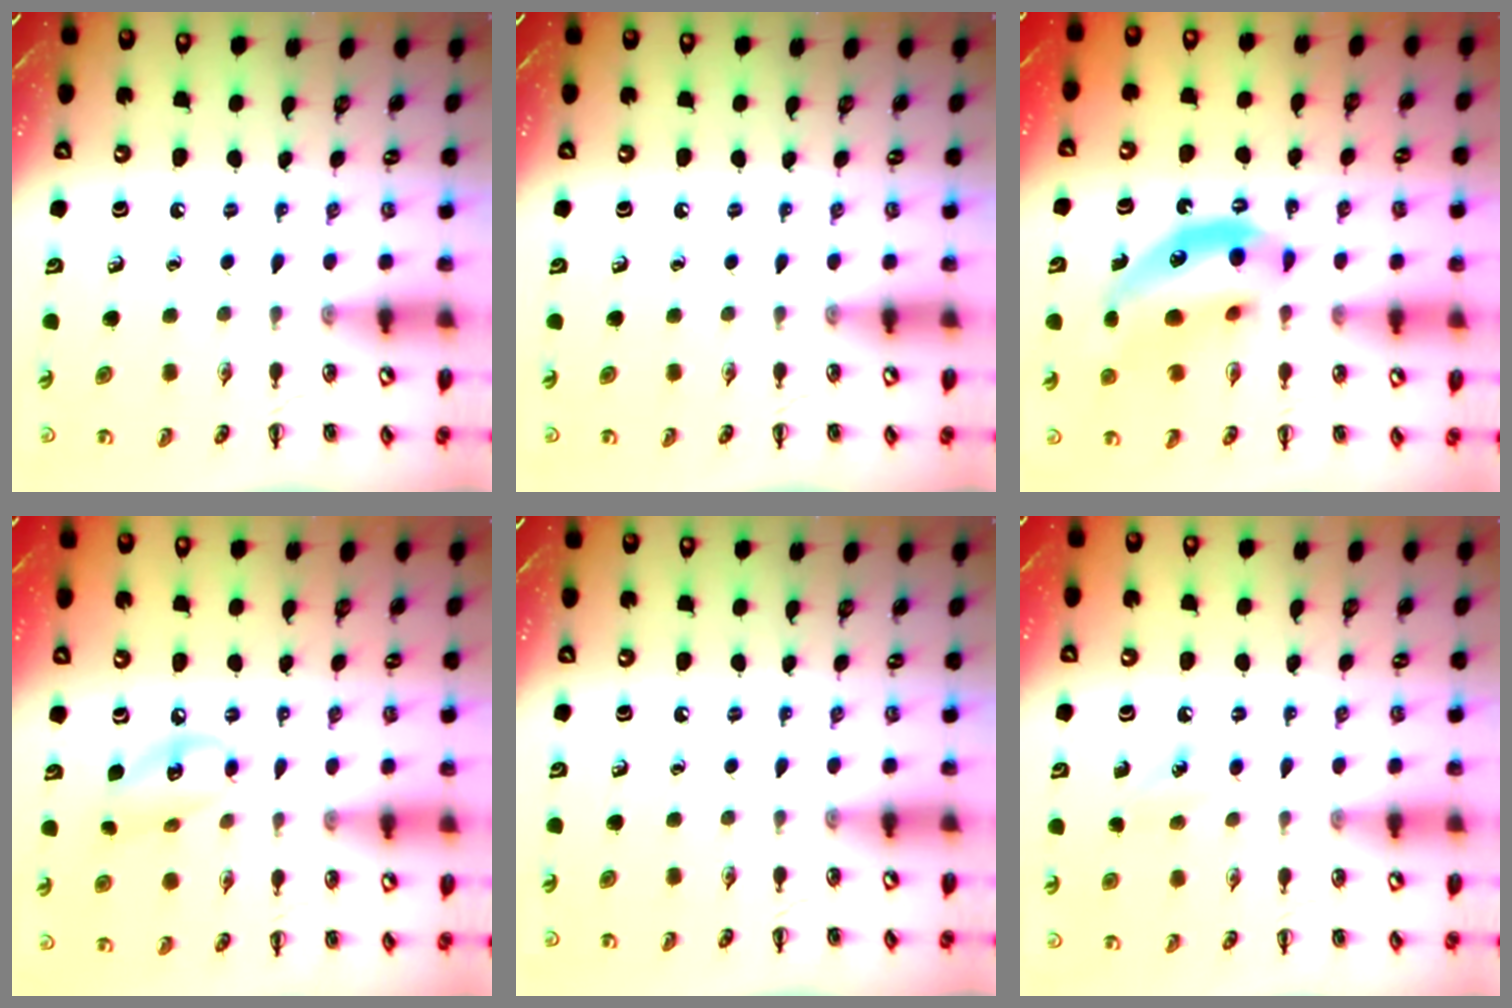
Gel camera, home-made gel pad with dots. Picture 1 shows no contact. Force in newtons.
{"total": 0.0}
{"total": 13.5, "press": 13.0, "slide": 3.5}
{"total": 8.7, "press": 8.6, "slide": 1.3}
{"total": 0.0}
{"total": 5.7, "press": 5.5, "slide": 1.6}